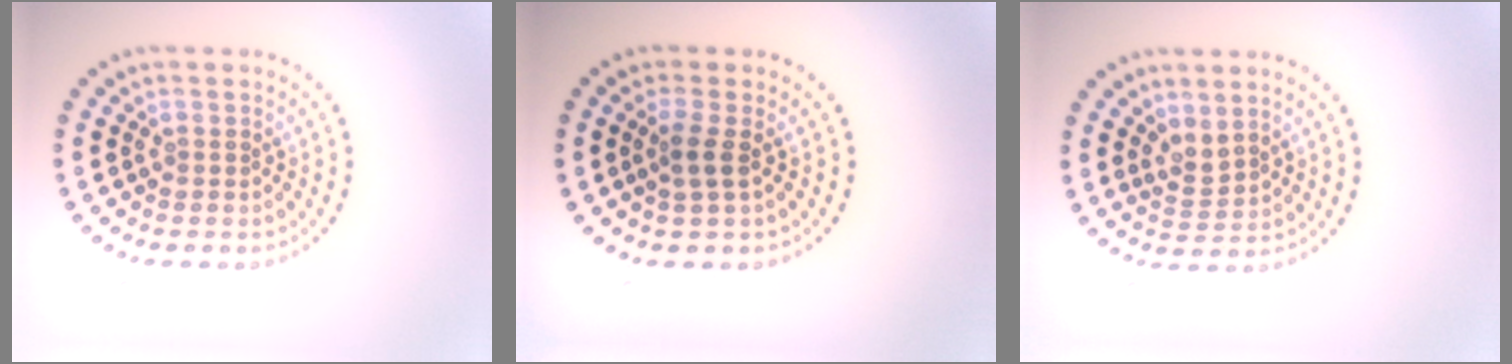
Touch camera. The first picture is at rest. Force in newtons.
{"total": 1.6, "press": 1.3, "slide": 0.9}
{"total": 1.8, "press": 1.4, "slide": 1.2}